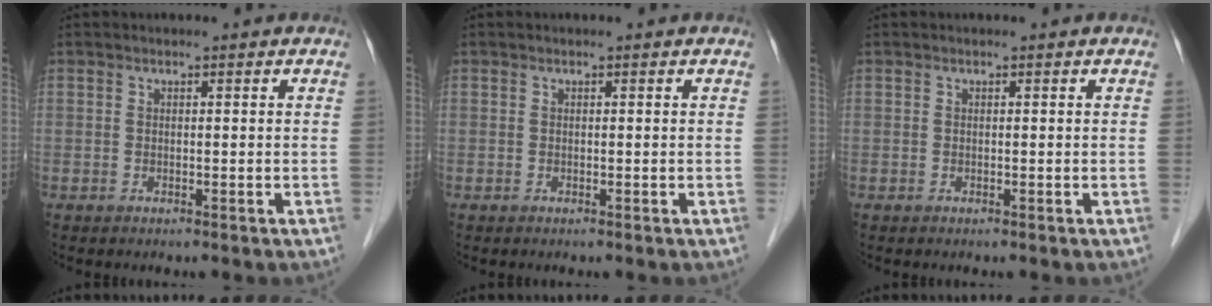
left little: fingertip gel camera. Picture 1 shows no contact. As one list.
[{"total": 0.0}, {"total": 0.0}]